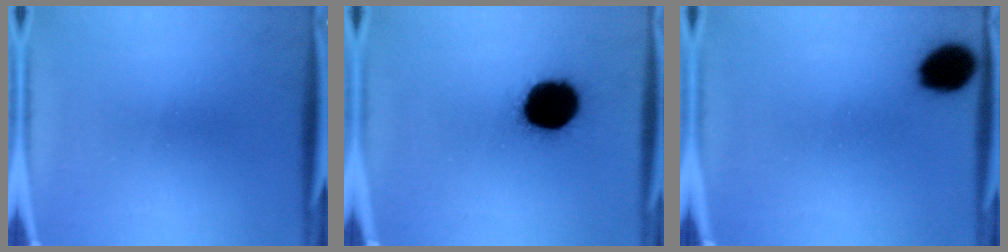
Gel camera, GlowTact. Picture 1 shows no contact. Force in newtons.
{"total": 18.7}
{"total": 9.3}